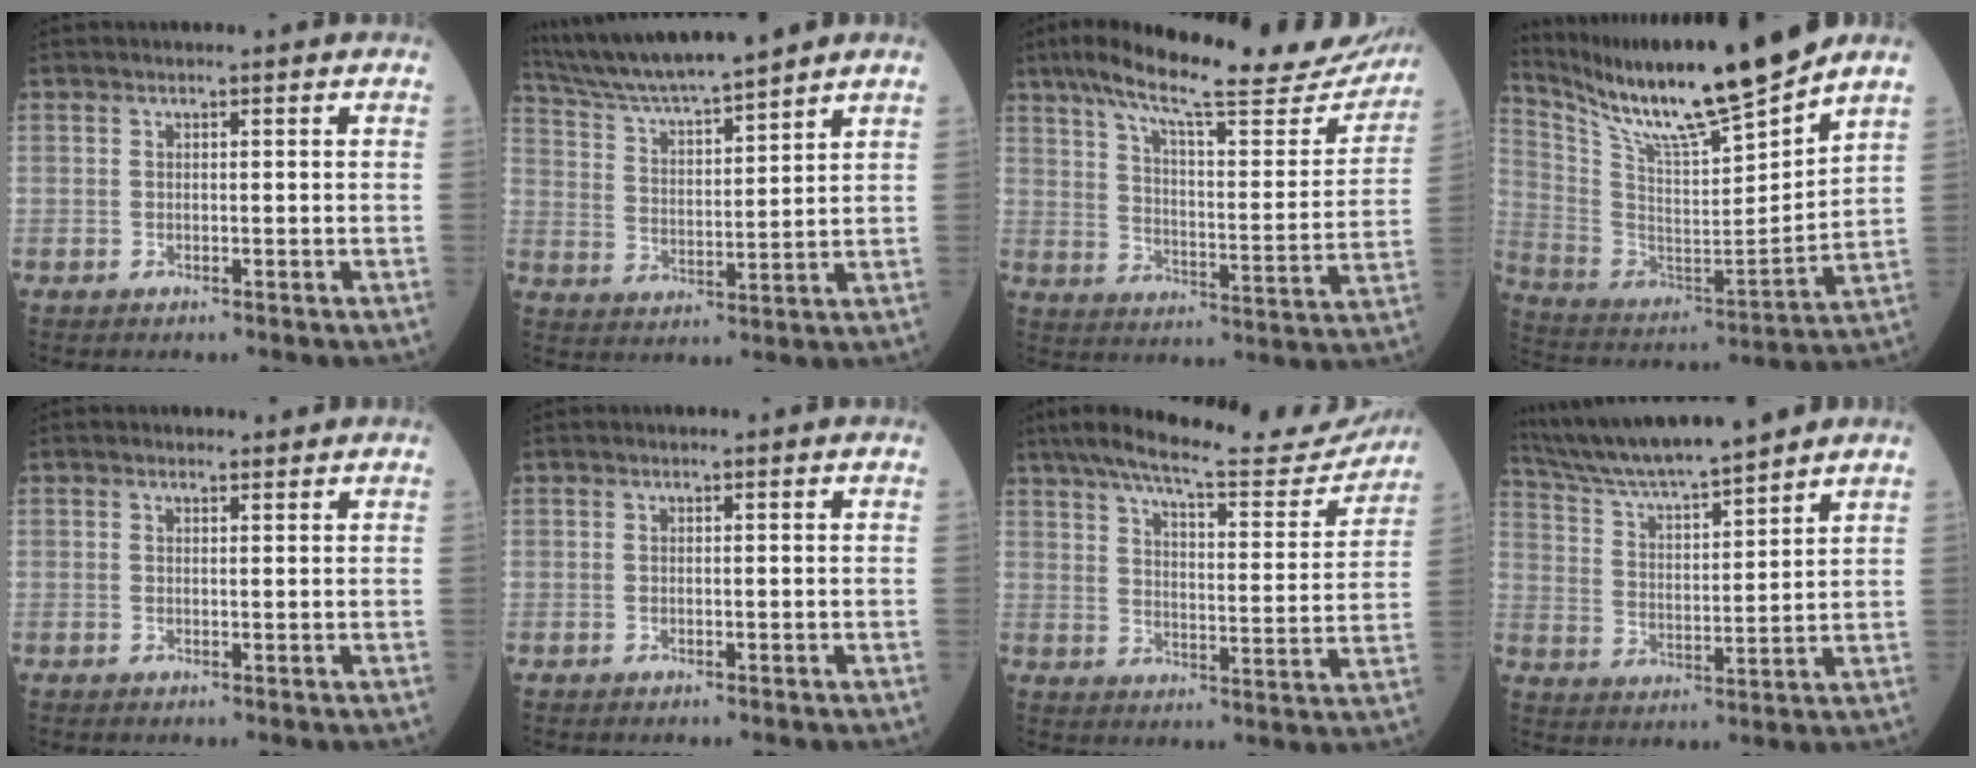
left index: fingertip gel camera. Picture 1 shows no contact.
{"total": 12.9, "force": [11.7, -0.4, 5.4], "torque": [-0.105, 0.016, 0.212]}
{"total": 25.4, "force": [21.7, 3.7, 12.7], "torque": [-0.203, -0.019, 0.292]}
{"total": 20.3, "force": [17.0, 0.0, 11.2], "torque": [-0.209, -0.013, 0.301]}
{"total": 0.9, "force": [0.9, 0.3, 0.0], "torque": [-0.006, -0.002, 0.012]}
{"total": 0.0}
{"total": 19.2, "force": [17.4, 2.6, 7.6], "torque": [-0.119, -0.014, 0.234]}
{"total": 14.6, "force": [13.2, 0.2, 6.2], "torque": [-0.118, 0.014, 0.233]}